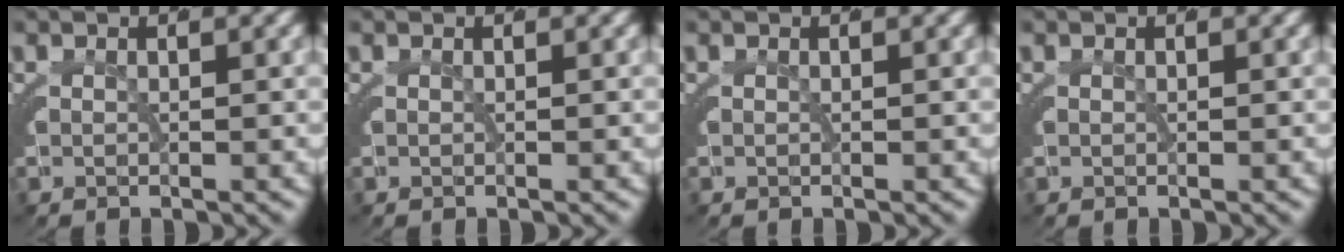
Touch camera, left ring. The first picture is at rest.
{"total": 0.0}
{"total": 0.0}
{"total": 0.0}